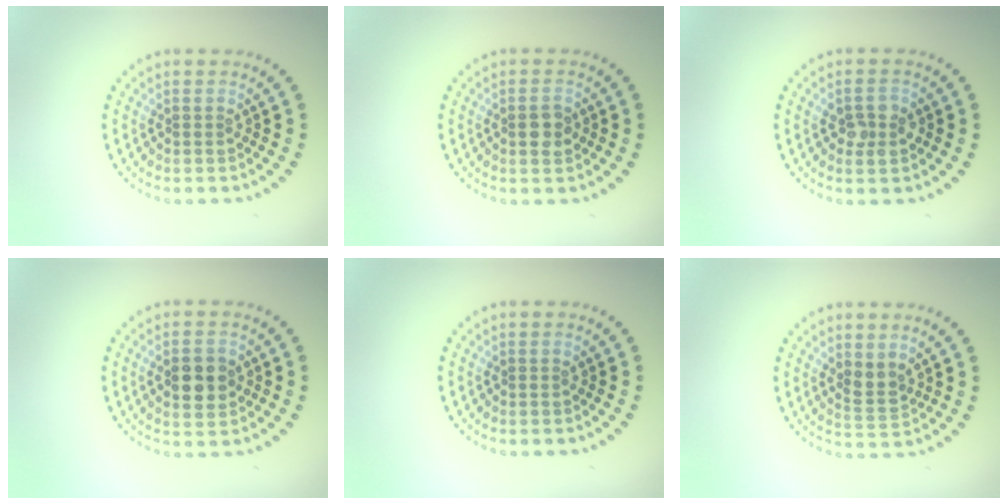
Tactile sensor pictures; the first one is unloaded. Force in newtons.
{"total": 1.9, "press": 1.8, "slide": 0.3}
{"total": 2.1, "press": 2.1, "slide": 0.1}
{"total": 3.4, "press": 3.4, "slide": 0.1}
{"total": 0.0}
{"total": 1.8, "press": 1.5, "slide": 1.0}